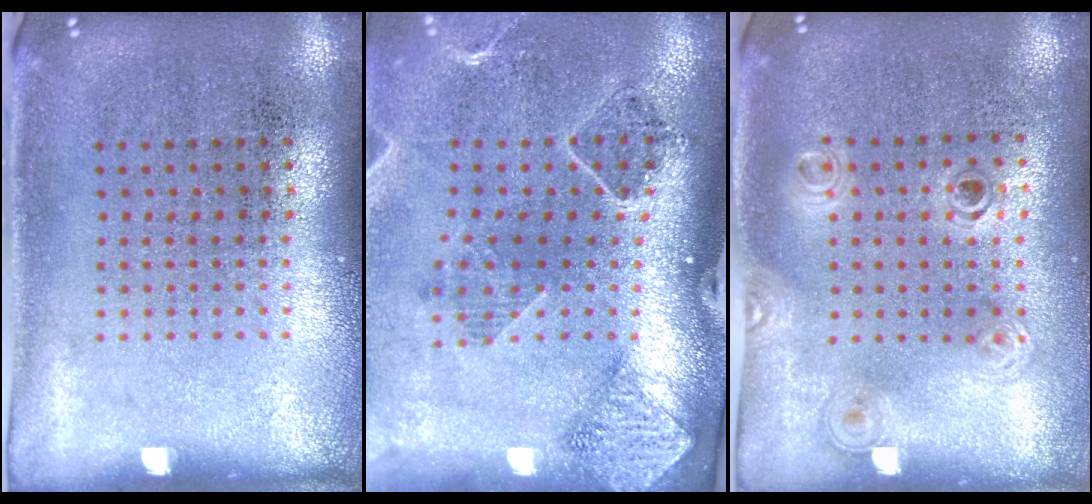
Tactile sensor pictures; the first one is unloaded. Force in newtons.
{"total": 1.6, "press": 1.6, "slide": 0.2}
{"total": 1.2, "press": 1.1, "slide": 0.5}